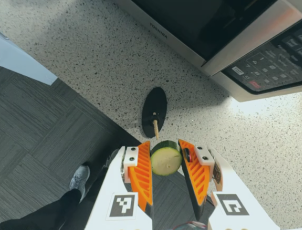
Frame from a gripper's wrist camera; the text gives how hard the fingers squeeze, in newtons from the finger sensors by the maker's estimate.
{"total": 9.8, "left": 10.1, "right": 9.6}